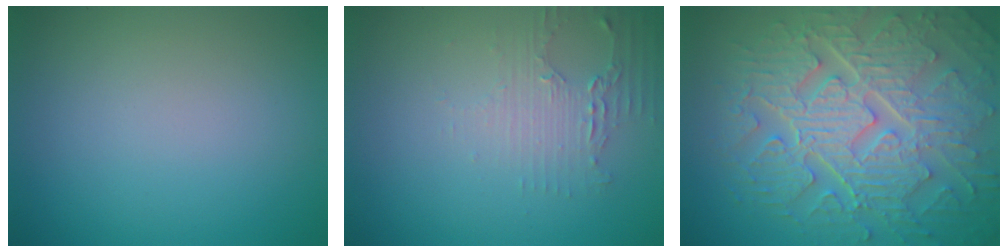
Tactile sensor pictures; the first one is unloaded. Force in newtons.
{"total": 2.1, "press": 2.0, "slide": 0.4}
{"total": 10.4, "press": 7.0, "slide": 7.7}